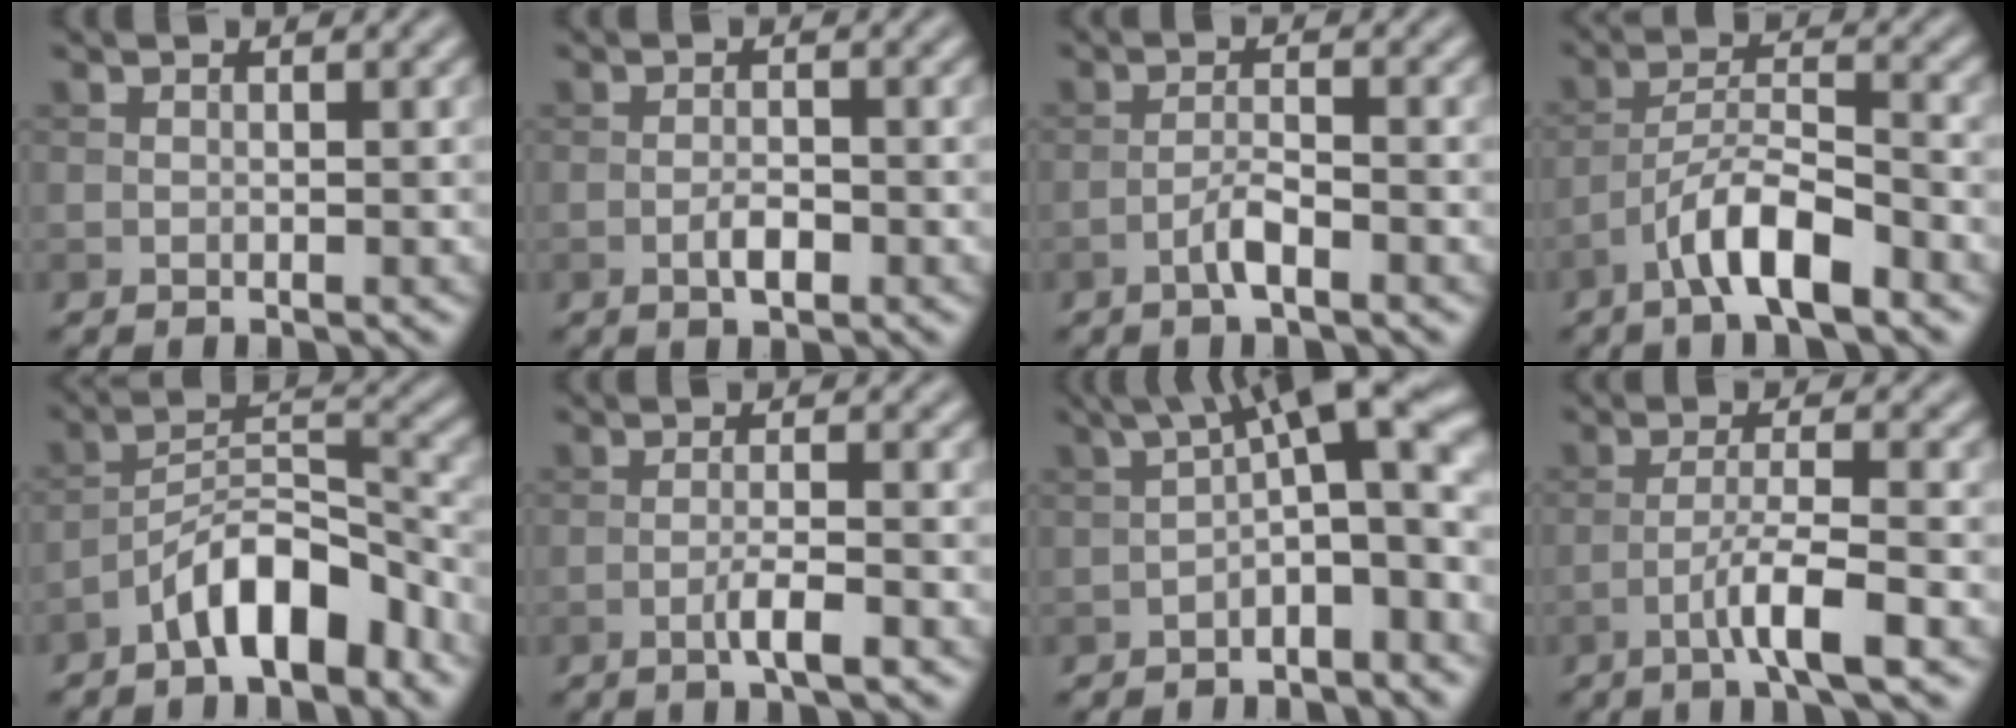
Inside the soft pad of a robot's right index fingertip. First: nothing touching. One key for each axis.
{"total": 1.8, "fx": -0.8, "fy": 0.7, "fz": 1.5, "tx": -0.027, "ty": 0.001, "tz": -0.018}
{"total": 2.3, "fx": -1.4, "fy": 0.4, "fz": 1.8, "tx": -0.037, "ty": 0.007, "tz": -0.032}
{"total": 5.9, "fx": -3.7, "fy": 1.5, "fz": 4.4, "tx": -0.076, "ty": 0.009, "tz": -0.071}
{"total": 7.1, "fx": -4.5, "fy": 2.5, "fz": 4.8, "tx": -0.078, "ty": 0.015, "tz": -0.083}
{"total": 2.7, "fx": -1.3, "fy": 0.3, "fz": 2.3, "tx": -0.040, "ty": 0.007, "tz": -0.027}
{"total": 8.3, "fx": 0.1, "fy": 2.6, "fz": 7.9, "tx": -0.105, "ty": 0.036, "tz": -0.016}
{"total": 4.6, "fx": -2.2, "fy": 0.5, "fz": 4.0, "tx": -0.071, "ty": 0.008, "tz": -0.045}